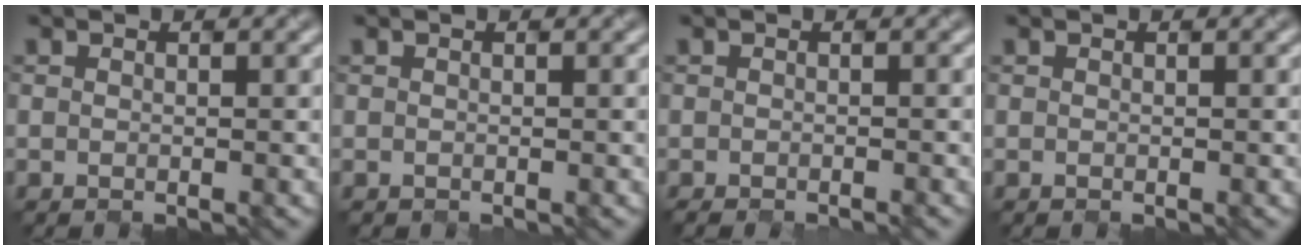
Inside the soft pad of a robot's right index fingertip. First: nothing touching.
{"total": 0.0}
{"total": 0.9, "force": [-0.4, 0.3, 0.7], "torque": [0.005, 0.007, -0.004]}
{"total": 0.0}